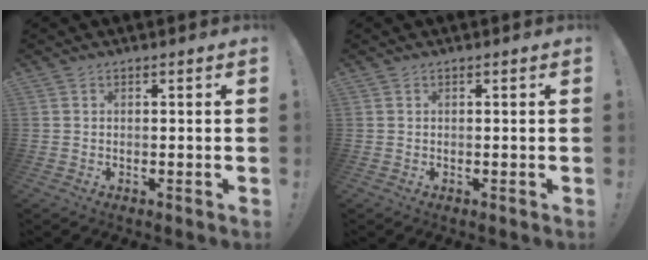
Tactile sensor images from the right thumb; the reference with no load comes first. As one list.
[{"total": 0.0}]